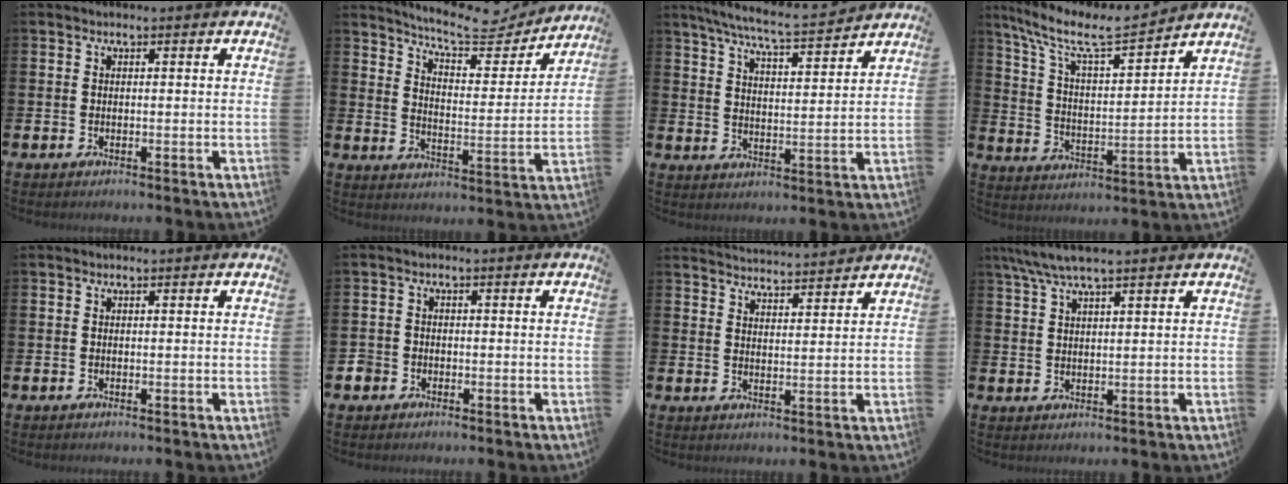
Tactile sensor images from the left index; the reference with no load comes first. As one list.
[{"total": 8.4, "force": [7.8, 1.8, 2.7], "torque": [-0.072, -0.051, 0.135]}, {"total": 7.1, "force": [6.6, 0.2, 2.6], "torque": [-0.076, -0.042, 0.116]}, {"total": 9.1, "force": [7.9, 1.8, 4.1], "torque": [-0.118, -0.047, 0.134]}, {"total": 0.0}, {"total": 1.9, "force": [-1.2, 1.4, 0.1], "torque": [-0.009, 0.005, -0.028]}, {"total": 4.3, "force": [4.3, -0.2, -0.2], "torque": [-0.014, -0.028, 0.079]}, {"total": 5.1, "force": [4.1, 0.8, 3.0], "torque": [-0.072, -0.004, 0.076]}]